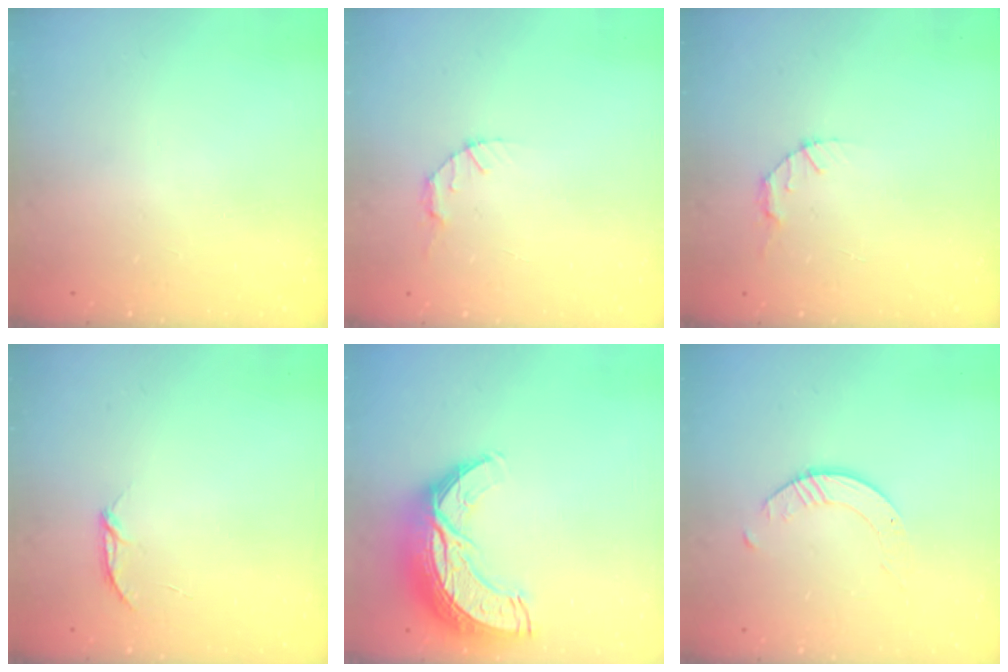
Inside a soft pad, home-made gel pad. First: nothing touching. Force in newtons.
{"total": 2.8, "press": 2.8, "slide": 0.4}
{"total": 2.8, "press": 2.8, "slide": 0.4}
{"total": 3.1, "press": 3.0, "slide": 0.4}
{"total": 15.0, "press": 14.9, "slide": 1.0}
{"total": 2.6, "press": 2.6, "slide": 0.3}